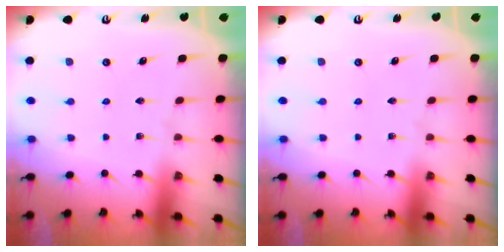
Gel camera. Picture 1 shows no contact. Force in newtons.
{"total": 0.0}